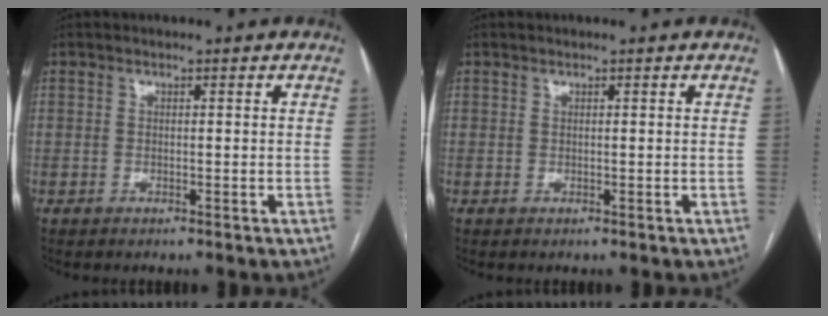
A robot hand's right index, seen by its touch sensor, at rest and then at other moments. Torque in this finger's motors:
{"motor_torque": [-0.03, 0.02, -0.03, 0.00]}